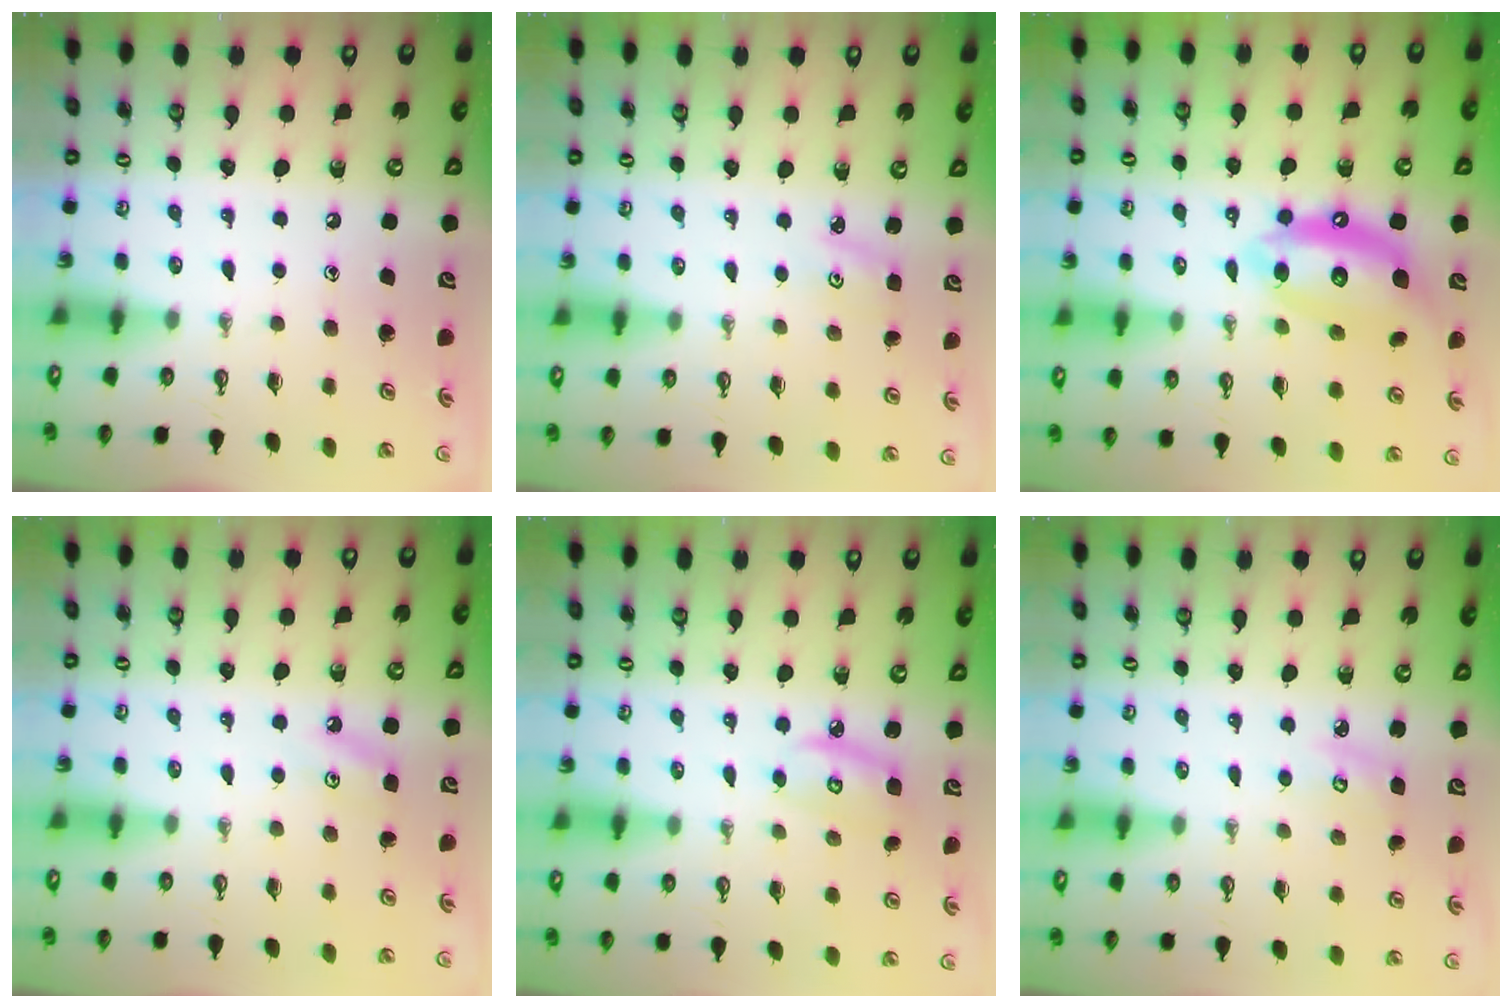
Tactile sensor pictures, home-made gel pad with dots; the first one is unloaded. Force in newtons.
{"total": 2.6, "press": 2.6, "slide": 0.4}
{"total": 14.6, "press": 14.5, "slide": 1.8}
{"total": 3.9, "press": 3.9, "slide": 0.6}
{"total": 4.9, "press": 4.9, "slide": 0.3}
{"total": 4.0, "press": 4.0, "slide": 0.4}